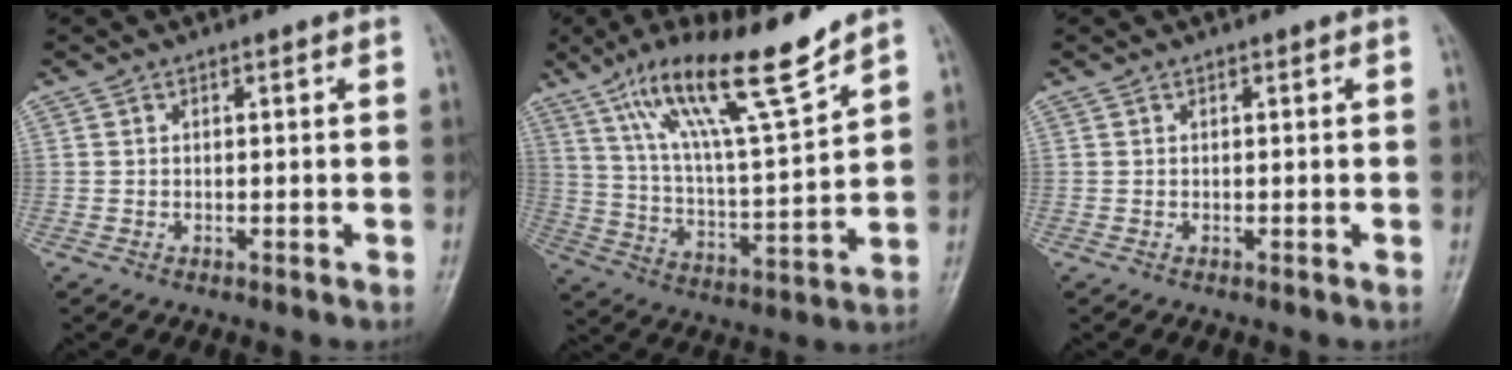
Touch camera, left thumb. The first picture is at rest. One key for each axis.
{"total": 17.4, "fx": 12.1, "fy": 1.9, "fz": 12.4, "tx": -0.205, "ty": -0.061, "tz": 0.218}
{"total": 0.0}